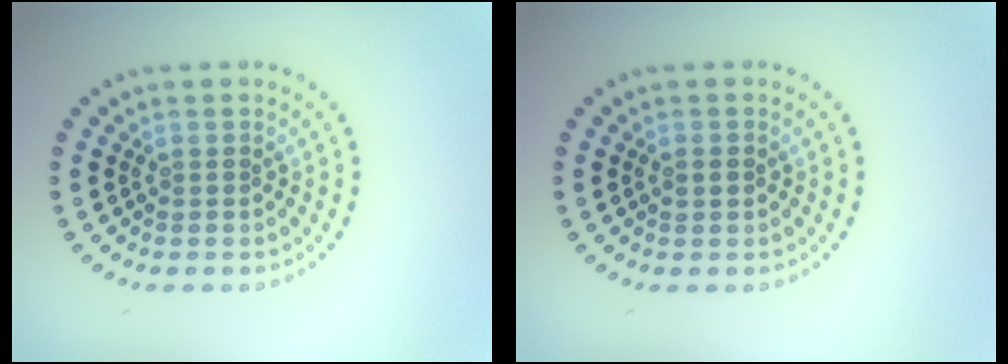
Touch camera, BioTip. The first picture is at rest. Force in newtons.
{"total": 1.1, "press": 1.1, "slide": 0.2}